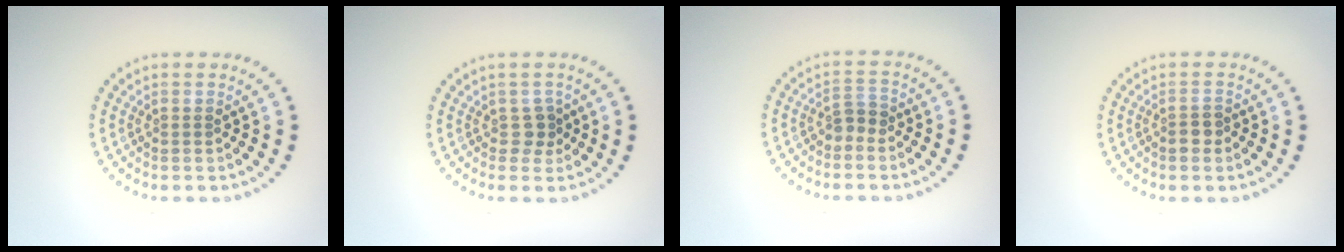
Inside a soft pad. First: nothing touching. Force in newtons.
{"total": 1.3, "press": 1.1, "slide": 0.8}
{"total": 1.3, "press": 1.1, "slide": 0.7}
{"total": 1.4, "press": 1.3, "slide": 0.6}